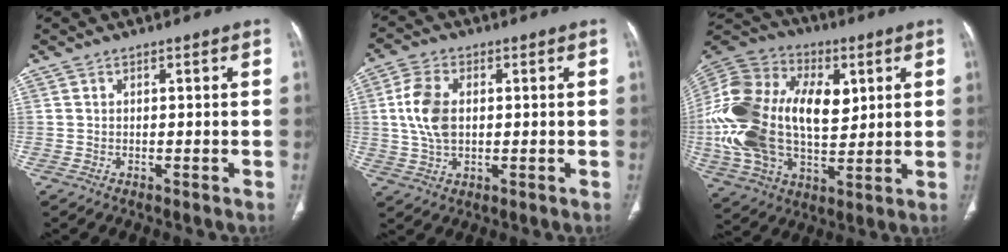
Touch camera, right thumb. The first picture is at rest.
{"total": 8.5, "force": [0.9, 5.4, 6.6], "torque": [-0.134, 0.005, 0.020]}
{"total": 29.5, "force": [3.8, 18.3, 22.8], "torque": [-0.475, 0.018, 0.077]}